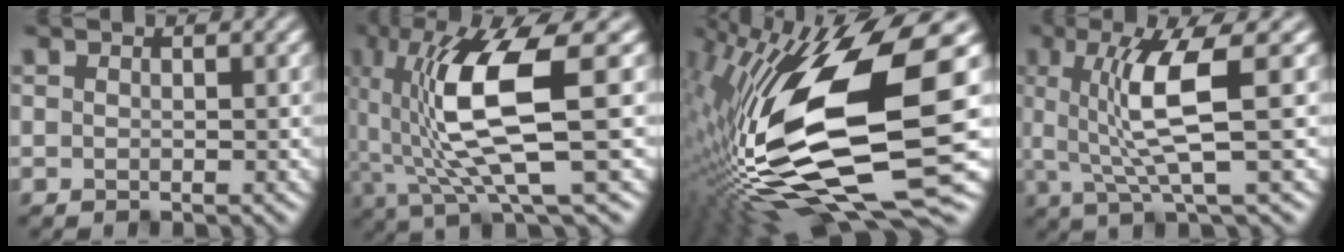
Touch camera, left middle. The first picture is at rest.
{"total": 9.8, "force": [0.9, 2.3, 9.5], "torque": [-0.180, -0.004, 0.026]}
{"total": 18.5, "force": [-0.8, 6.0, 17.5], "torque": [-0.347, -0.019, -0.009]}
{"total": 6.5, "force": [0.8, 1.1, 6.3], "torque": [-0.125, 0.001, 0.018]}